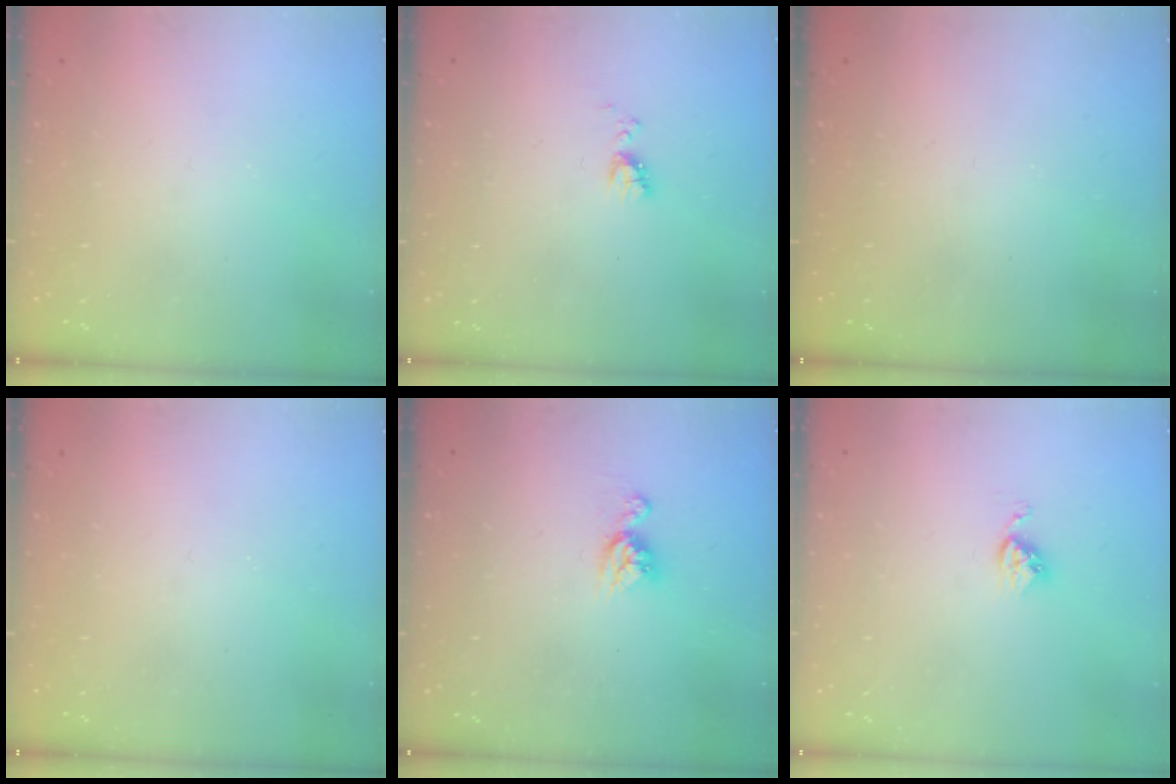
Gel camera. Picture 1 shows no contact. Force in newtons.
{"total": 5.7, "press": 5.7, "slide": 0.8}
{"total": 0.0}
{"total": 0.0}
{"total": 8.0, "press": 7.9, "slide": 0.7}
{"total": 3.9, "press": 3.9, "slide": 0.4}